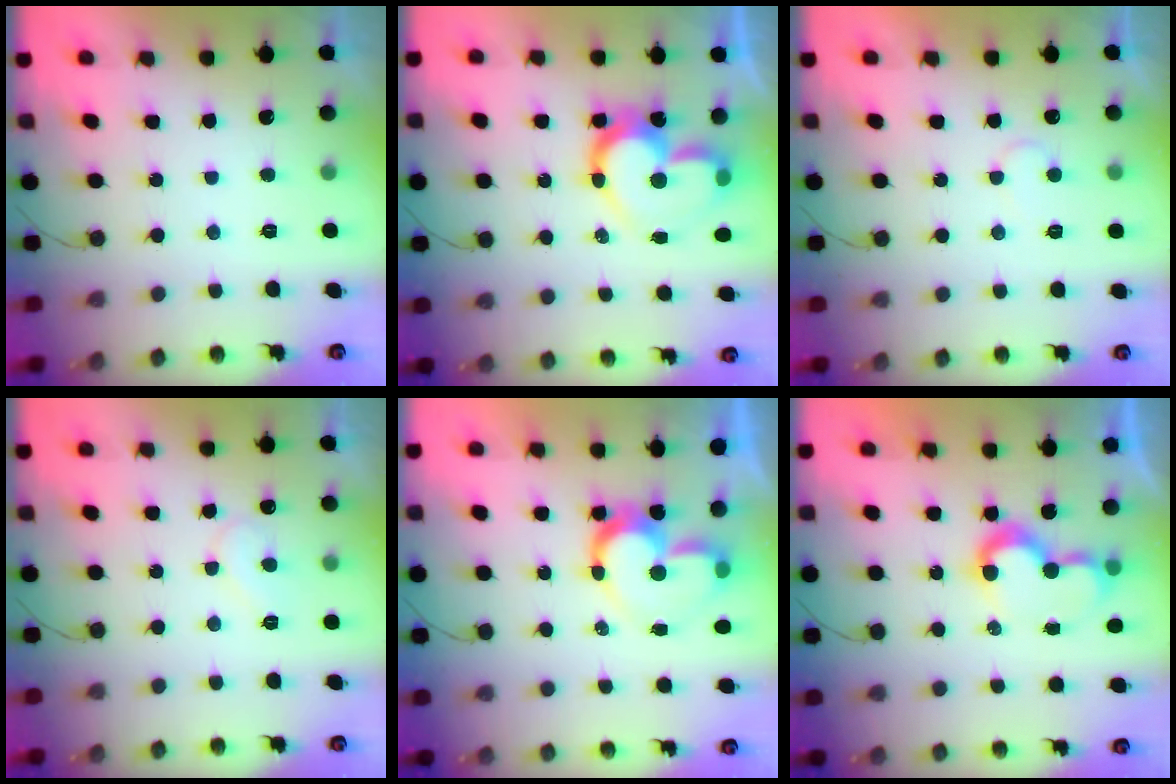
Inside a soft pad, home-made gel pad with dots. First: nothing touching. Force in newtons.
{"total": 14.3, "press": 14.2, "slide": 1.2}
{"total": 5.4, "press": 5.4, "slide": 0.4}
{"total": 5.7, "press": 5.7, "slide": 0.6}
{"total": 11.3, "press": 11.3, "slide": 1.1}
{"total": 8.0, "press": 8.0, "slide": 0.1}